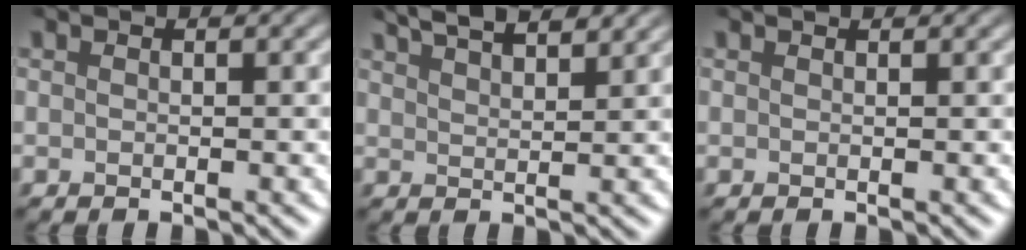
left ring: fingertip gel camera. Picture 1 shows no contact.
{"total": 6.6, "force": [5.1, 2.0, 3.7], "torque": [-0.034, 0.030, 0.051]}
{"total": 0.6, "force": [0.6, 0.0, 0.1], "torque": [-0.004, 0.000, 0.008]}